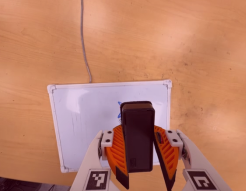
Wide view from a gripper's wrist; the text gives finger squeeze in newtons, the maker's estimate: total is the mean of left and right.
{"total": 8.3, "left": 8.7, "right": 7.9}